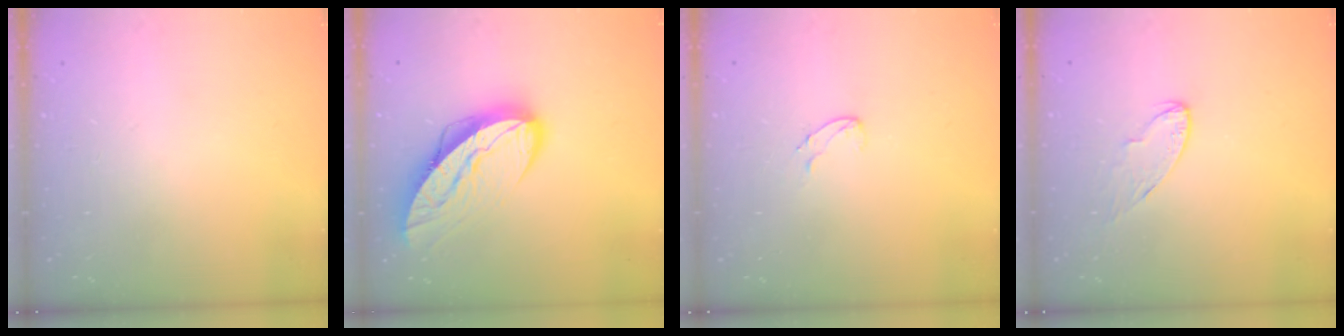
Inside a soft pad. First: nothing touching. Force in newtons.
{"total": 14.8, "press": 14.8, "slide": 1.3}
{"total": 5.3, "press": 5.3, "slide": 0.6}
{"total": 4.9, "press": 4.9, "slide": 0.6}